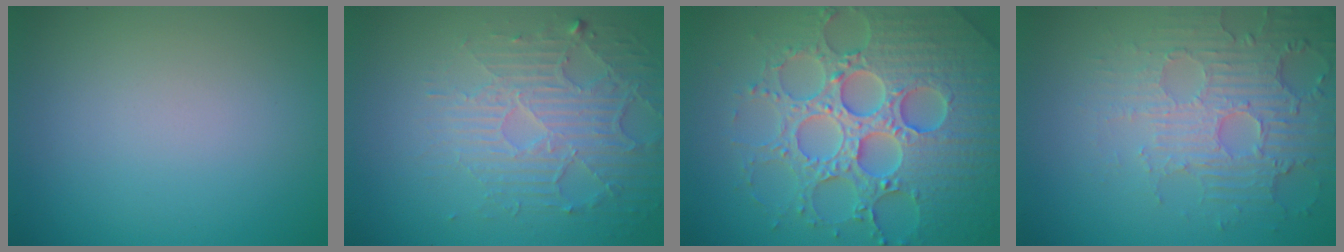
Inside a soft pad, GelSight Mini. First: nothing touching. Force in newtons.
{"total": 5.1, "press": 3.5, "slide": 3.7}
{"total": 8.0, "press": 7.8, "slide": 1.8}
{"total": 4.2, "press": 4.1, "slide": 1.2}